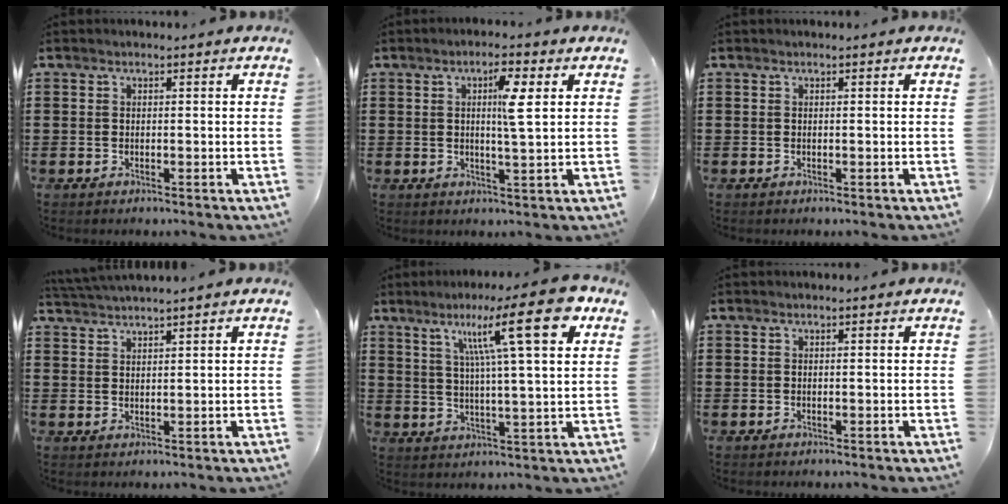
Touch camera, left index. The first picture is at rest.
{"total": 5.1, "force": [1.6, 0.6, 4.8], "torque": [-0.083, -0.002, 0.019]}
{"total": 0.0}
{"total": 2.0, "force": [2.0, -0.5, 0.2], "torque": [-0.008, 0.000, 0.039]}
{"total": 15.0, "force": [8.1, 1.6, 12.6], "torque": [-0.219, -0.017, 0.120]}
{"total": 0.0}